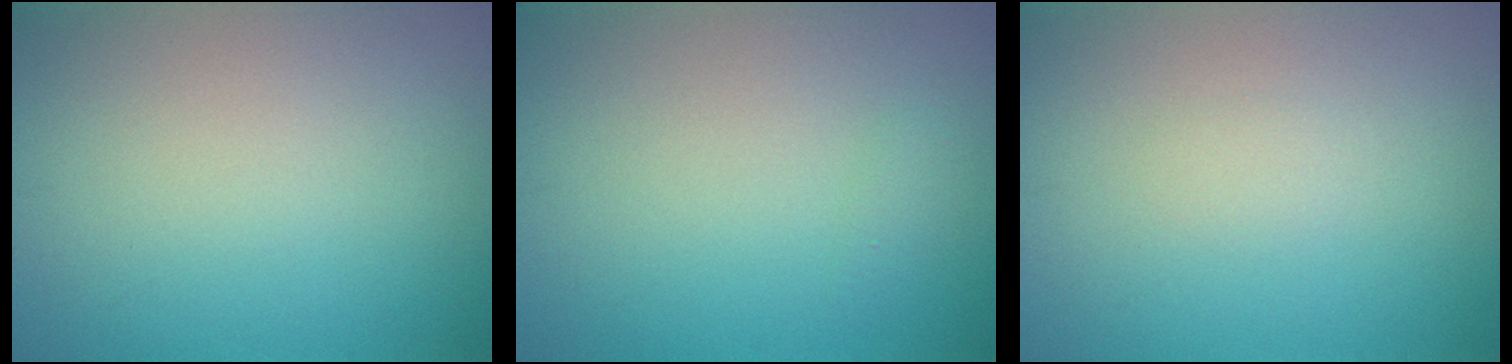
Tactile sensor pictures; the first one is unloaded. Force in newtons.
{"total": 0.5, "press": 0.5, "slide": 0.0}
{"total": 0.6, "press": 0.6, "slide": 0.0}